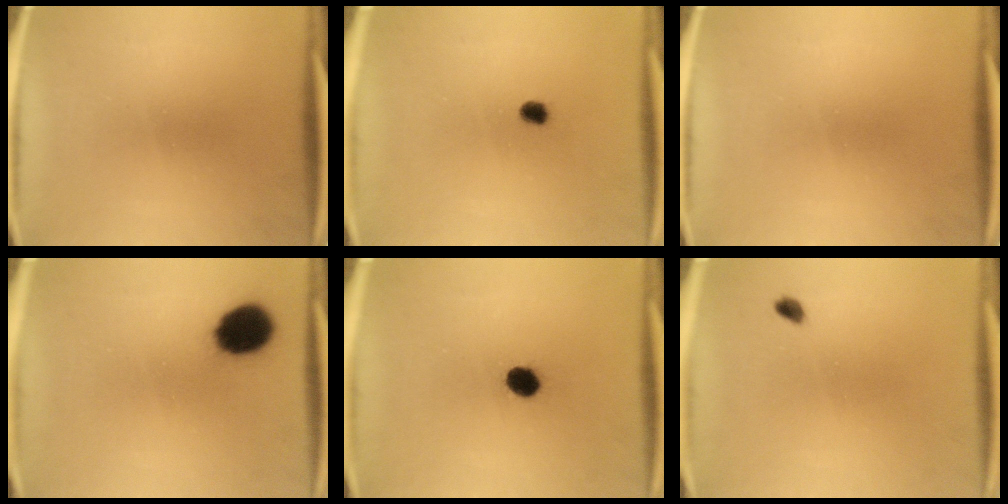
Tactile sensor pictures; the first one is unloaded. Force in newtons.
{"total": 1.9}
{"total": 0.0}
{"total": 11.1}
{"total": 4.2}
{"total": 1.4}